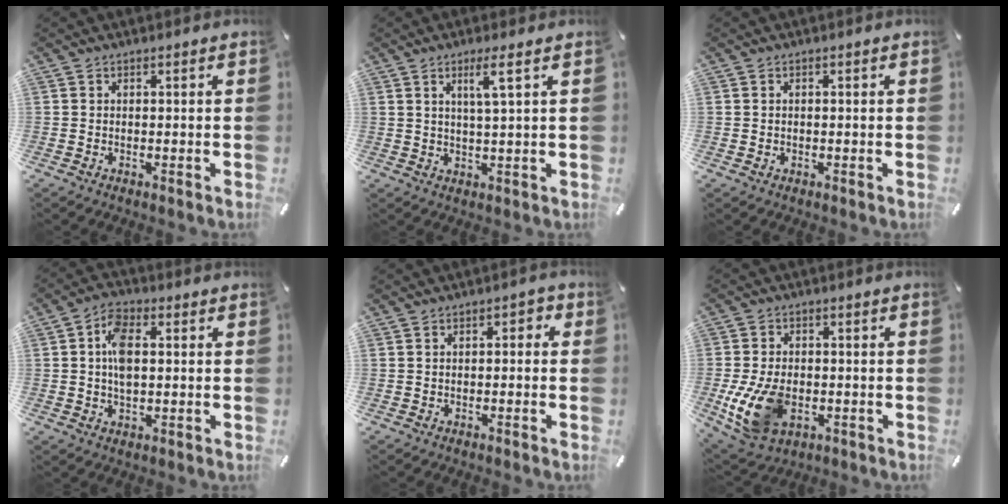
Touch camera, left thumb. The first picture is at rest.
{"total": 5.2, "force": [2.4, 0.1, 4.7], "torque": [-0.097, 0.000, 0.037]}
{"total": 0.7, "force": [0.0, 0.5, 0.5], "torque": [-0.010, 0.003, -0.001]}
{"total": 7.4, "force": [0.8, 4.4, 5.8], "torque": [-0.113, 0.004, 0.009]}
{"total": 2.0, "force": [-1.0, 1.0, 1.4], "torque": [-0.027, 0.010, -0.021]}
{"total": 13.0, "force": [-3.0, 8.8, 9.1], "torque": [-0.199, -0.003, -0.052]}